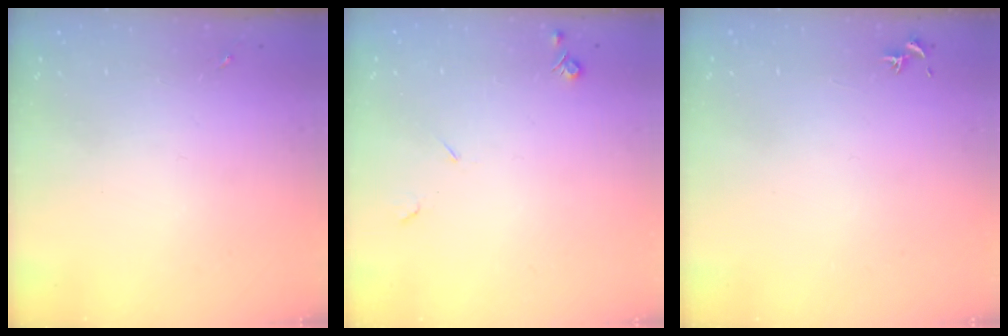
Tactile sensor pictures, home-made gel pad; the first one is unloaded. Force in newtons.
{"total": 4.0, "press": 3.9, "slide": 0.7}
{"total": 0.8, "press": 0.7, "slide": 0.3}